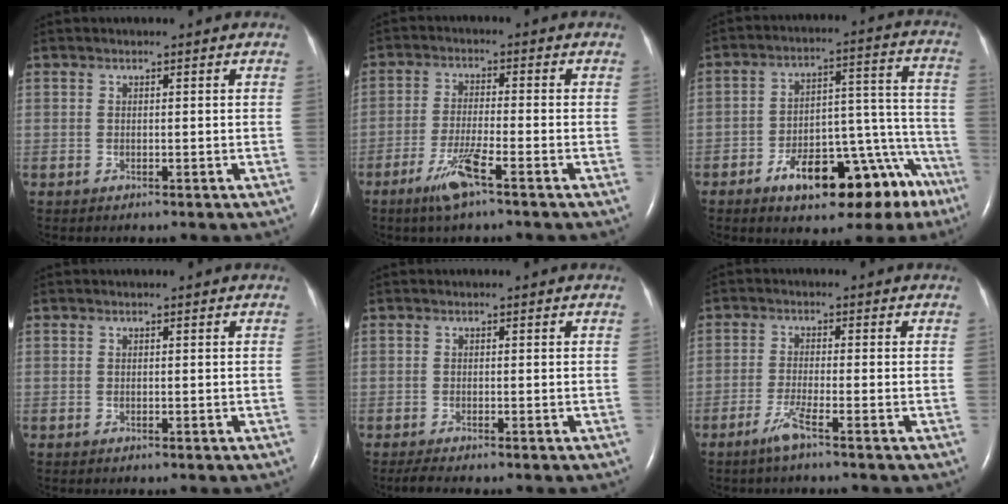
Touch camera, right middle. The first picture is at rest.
{"total": 5.8, "force": [-3.6, 0.1, 4.6], "torque": [-0.099, -0.011, -0.070]}
{"total": 19.2, "force": [-12.3, 7.4, 12.7], "torque": [-0.102, 0.070, -0.171]}
{"total": 0.0}
{"total": 1.6, "force": [-1.3, -0.2, 0.9], "torque": [-0.028, -0.008, -0.027]}
{"total": 3.2, "force": [-2.2, -0.4, 2.3], "torque": [-0.055, -0.007, -0.048]}